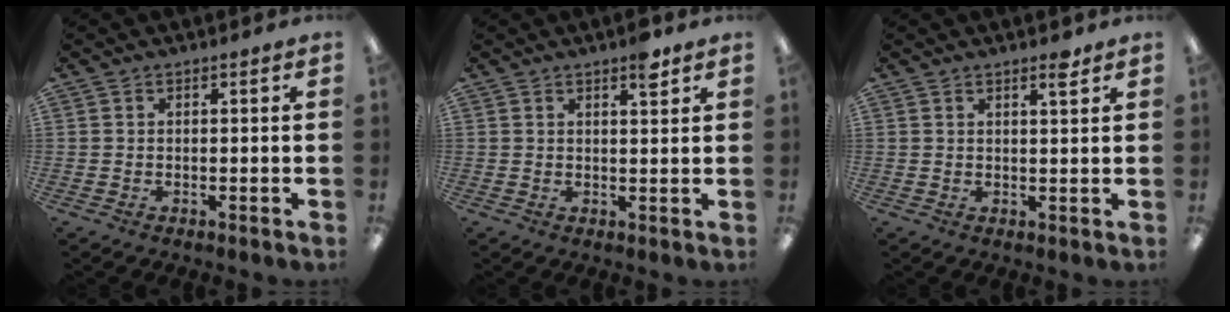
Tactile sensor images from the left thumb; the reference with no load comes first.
{"total": 3.8, "force": [2.7, 1.1, 2.4], "torque": [-0.022, -0.012, 0.041]}
{"total": 3.0, "force": [2.3, 0.5, 1.9], "torque": [-0.019, -0.011, 0.034]}